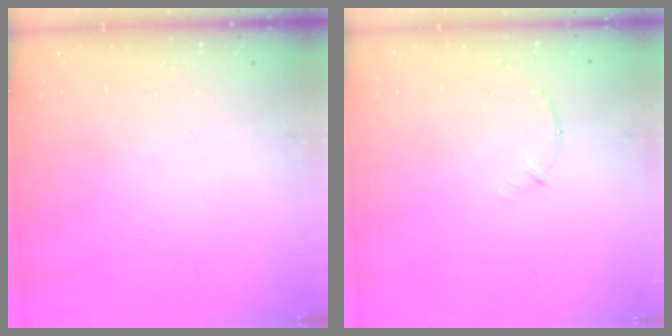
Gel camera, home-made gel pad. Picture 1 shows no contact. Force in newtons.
{"total": 6.9, "press": 6.7, "slide": 1.8}